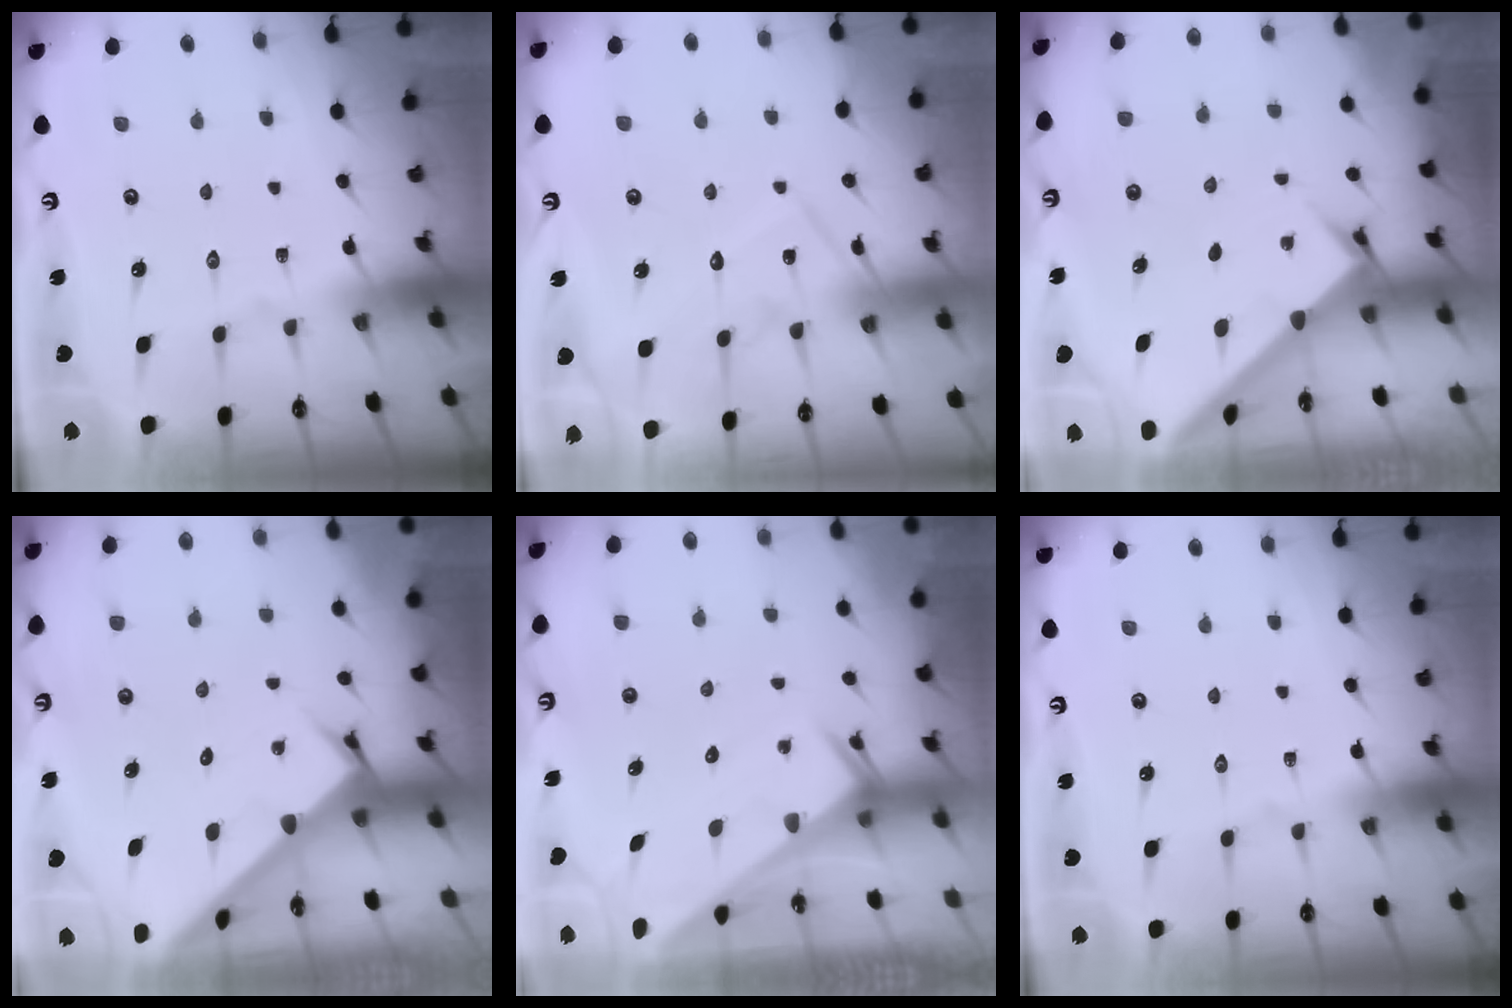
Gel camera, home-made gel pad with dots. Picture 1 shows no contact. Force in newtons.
{"total": 12.2, "press": 12.2, "slide": 0.8}
{"total": 3.8, "press": 3.8, "slide": 0.4}
{"total": 2.9, "press": 2.9, "slide": 0.2}
{"total": 2.5, "press": 2.5, "slide": 0.1}
{"total": 0.0}